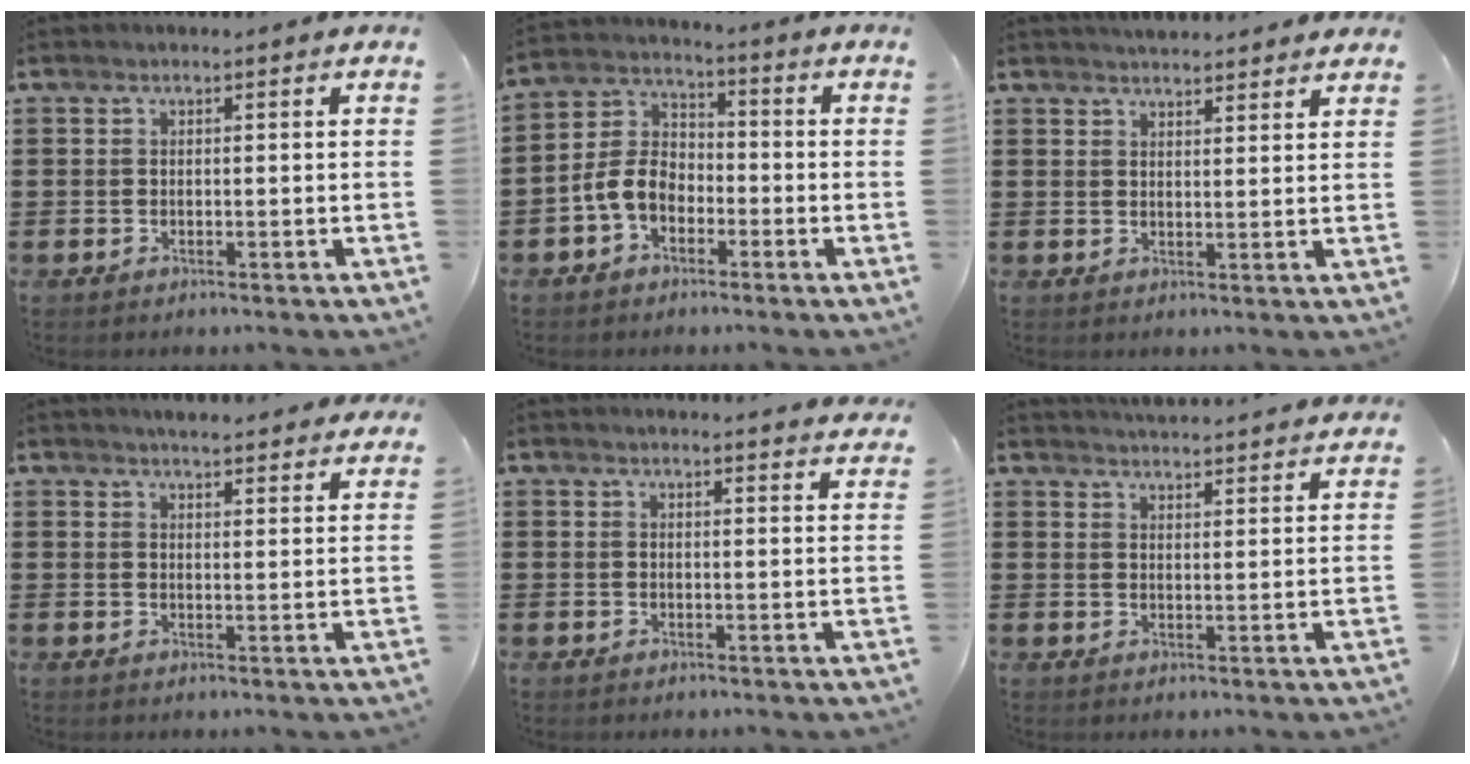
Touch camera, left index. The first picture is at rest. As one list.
[{"total": 6.3, "force": [-3.1, 4.1, 3.5], "torque": [-0.102, 0.006, -0.072]}, {"total": 2.5, "force": [2.5, 0.1, 0.2], "torque": [-0.009, -0.003, 0.047]}, {"total": 3.5, "force": [3.4, -0.1, 0.4], "torque": [-0.017, -0.012, 0.063]}, {"total": 2.5, "force": [2.4, -0.3, 0.2], "torque": [-0.003, -0.012, 0.044]}, {"total": 3.8, "force": [3.7, -0.4, 0.1], "torque": [-0.005, -0.025, 0.065]}]